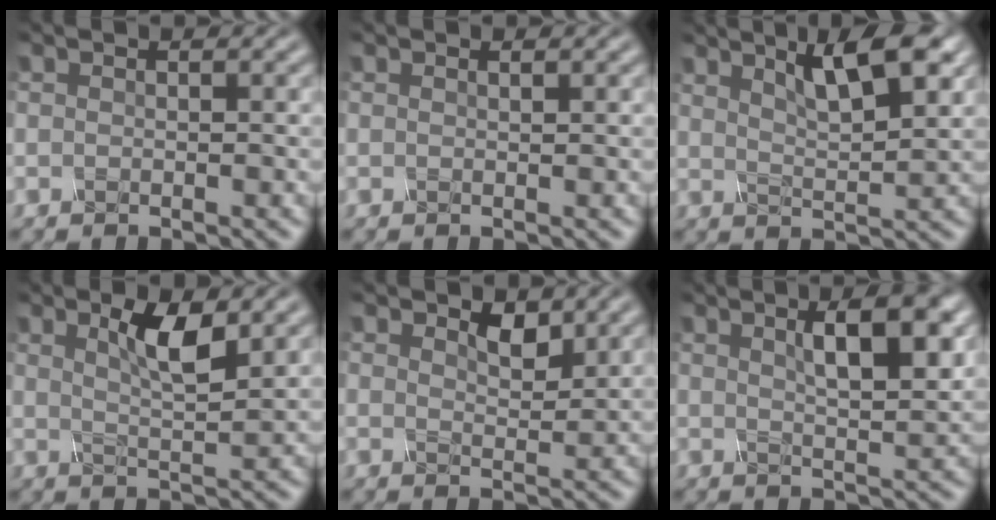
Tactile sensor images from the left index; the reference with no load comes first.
{"total": 0.0}
{"total": 5.3, "force": [3.3, 0.9, 4.1], "torque": [-0.055, 0.020, 0.062]}
{"total": 2.7, "force": [1.3, 0.0, 2.3], "torque": [-0.055, -0.001, 0.048]}
{"total": 1.1, "force": [1.0, -0.2, 0.0], "torque": [-0.014, -0.002, 0.043]}
{"total": 5.5, "force": [2.0, 1.1, 5.0], "torque": [-0.052, 0.023, 0.040]}